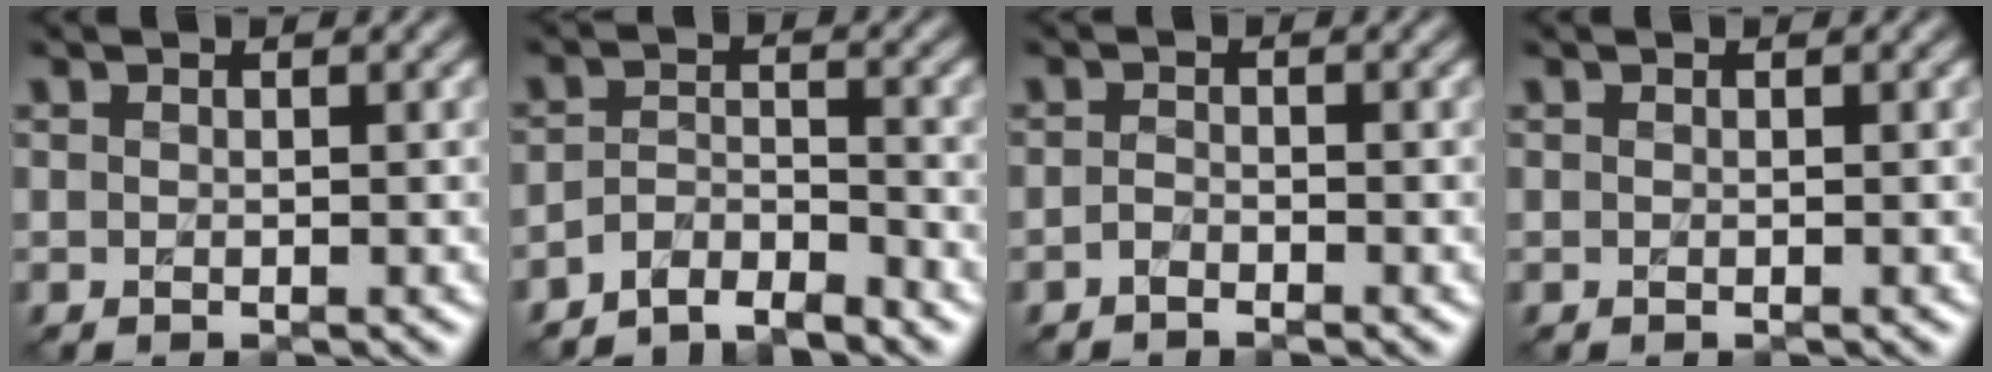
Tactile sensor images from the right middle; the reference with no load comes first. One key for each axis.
{"total": 3.5, "fx": -3.3, "fy": 0.8, "fz": 0.8, "tx": -0.018, "ty": 0.001, "tz": -0.068}
{"total": 1.0, "fx": -0.8, "fy": 0.4, "fz": 0.3, "tx": -0.007, "ty": 0.001, "tz": -0.019}
{"total": 0.0}